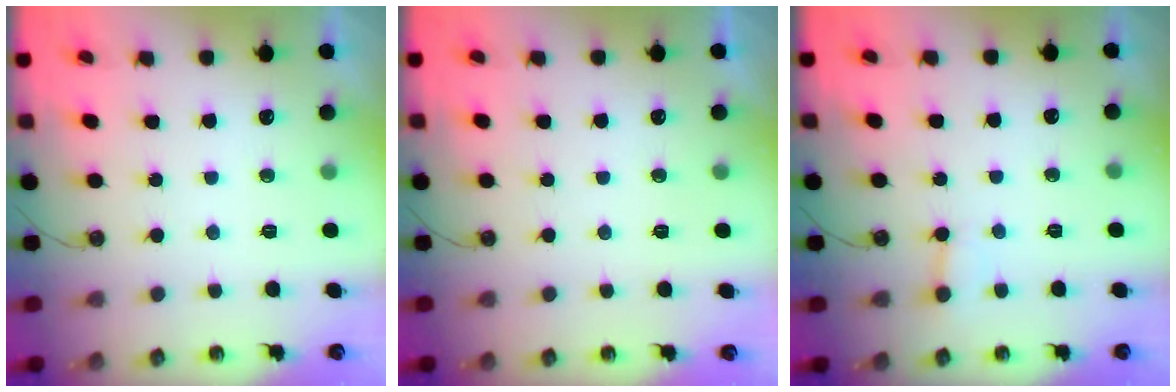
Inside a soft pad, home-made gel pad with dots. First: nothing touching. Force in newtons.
{"total": 0.0}
{"total": 2.0, "press": 2.0, "slide": 0.0}